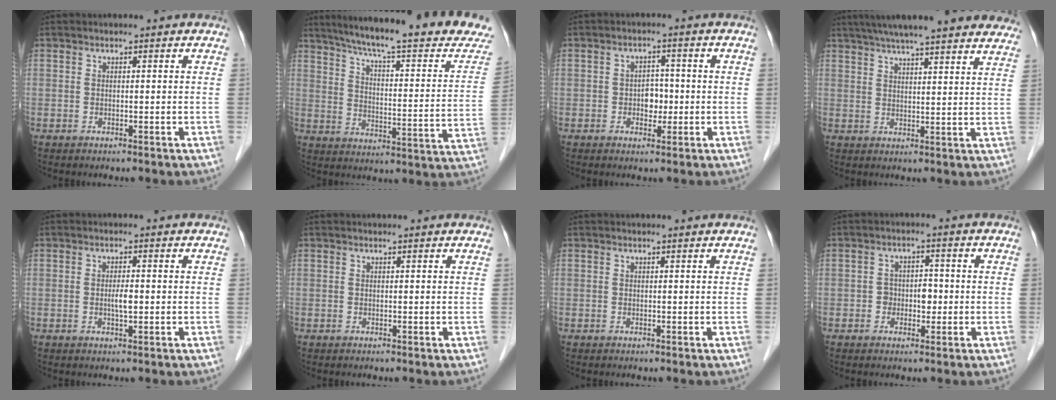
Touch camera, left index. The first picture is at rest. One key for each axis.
{"total": 26.3, "fx": 22.8, "fy": 2.0, "fz": 12.9, "tx": -0.193, "ty": -0.055, "tz": 0.294}
{"total": 3.1, "fx": -0.6, "fy": 2.2, "fz": 2.1, "tx": -0.029, "ty": 0.006, "tz": -0.008}
{"total": 25.1, "fx": 21.9, "fy": 2.5, "fz": 12.1, "tx": -0.188, "ty": 0.010, "tz": 0.274}
{"total": 1.9, "fx": -0.2, "fy": 0.4, "fz": 1.9, "tx": -0.036, "ty": 0.001, "tz": -0.003}
{"total": 1.3, "fx": 1.2, "fy": 0.2, "fz": 0.2, "tx": -0.013, "ty": 0.009, "tz": 0.011}
{"total": 0.9, "fx": 0.9, "fy": 0.2, "fz": 0.1, "tx": -0.012, "ty": 0.008, "tz": 0.008}
{"total": 3.1, "fx": -0.6, "fy": 2.3, "fz": 2.1, "tx": -0.026, "ty": 0.011, "tz": -0.008}